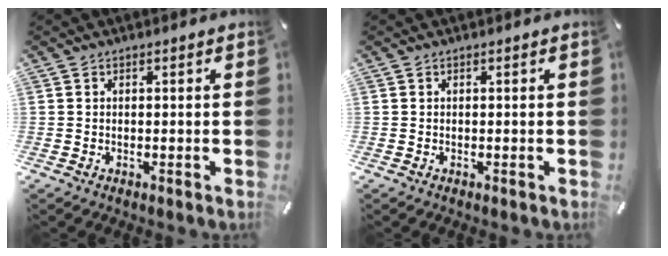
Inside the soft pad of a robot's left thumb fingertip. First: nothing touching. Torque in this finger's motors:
{"motor_torque": [0.09, 0.09, 0.00, 0.00, 0.00]}